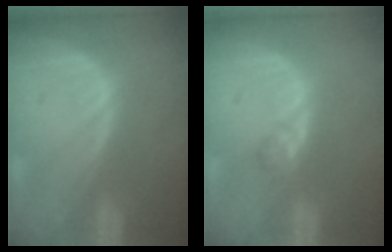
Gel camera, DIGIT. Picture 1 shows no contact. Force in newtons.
{"total": 1.6, "press": 1.6, "slide": 0.2}